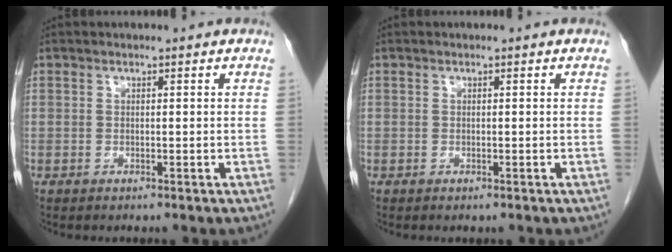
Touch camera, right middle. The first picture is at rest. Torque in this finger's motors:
{"motor_torque": [-0.02, 0.02, 0.00, 0.00]}